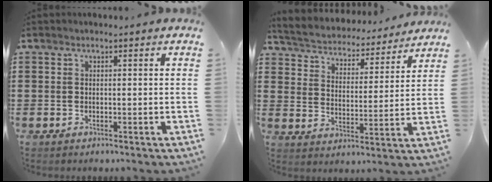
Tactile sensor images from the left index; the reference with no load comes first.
{"total": 4.2, "force": [4.1, 0.4, 0.0], "torque": [-0.028, -0.037, 0.065]}